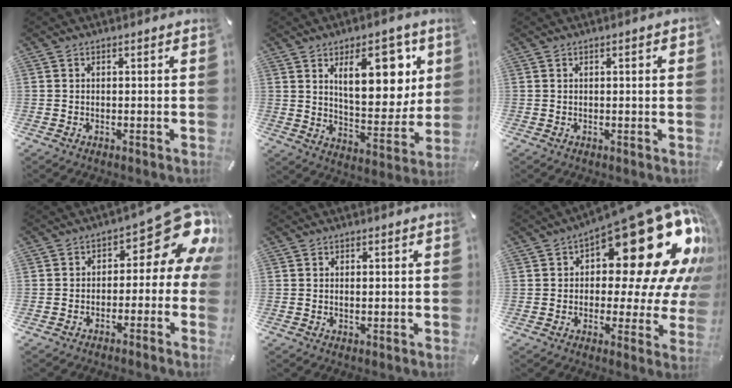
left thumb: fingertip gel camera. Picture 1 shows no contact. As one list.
[{"total": 17.5, "force": [7.8, 8.4, 13.3], "torque": [-0.180, -0.027, 0.125]}, {"total": 1.6, "force": [0.3, 0.3, 1.6], "torque": [-0.021, -0.002, 0.002]}, {"total": 12.2, "force": [4.9, 6.2, 9.2], "torque": [-0.105, -0.043, 0.077]}, {"total": 0.8, "force": [0.1, 0.4, 0.8], "torque": [-0.015, 0.001, 0.001]}, {"total": 28.8, "force": [12.6, 11.8, 23.0], "torque": [-0.299, -0.104, 0.214]}]